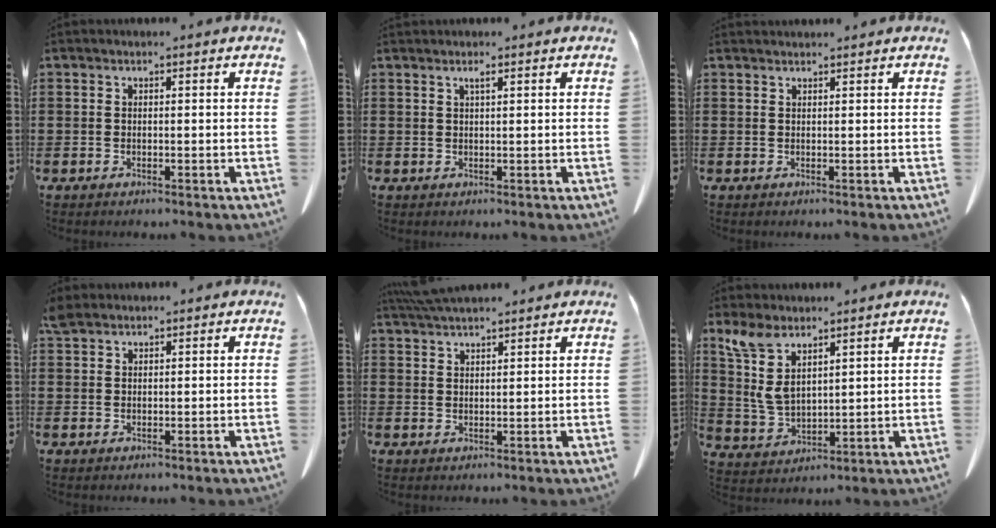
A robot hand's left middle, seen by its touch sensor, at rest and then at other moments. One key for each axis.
{"total": 1.1, "fx": 0.6, "fy": 0.1, "fz": 0.8, "tx": -0.017, "ty": 0.001, "tz": 0.011}
{"total": 0.6, "fx": 0.6, "fy": 0.0, "fz": 0.0, "tx": -0.002, "ty": 0.000, "tz": 0.013}
{"total": 2.1, "fx": 1.9, "fy": 0.7, "fz": 0.7, "tx": -0.020, "ty": 0.002, "tz": 0.039}
{"total": 4.1, "fx": 3.9, "fy": 0.4, "fz": 1.3, "tx": -0.037, "ty": -0.006, "tz": 0.074}
{"total": 7.0, "fx": 4.0, "fy": 3.6, "fz": 4.5, "tx": -0.124, "ty": -0.015, "tz": 0.073}